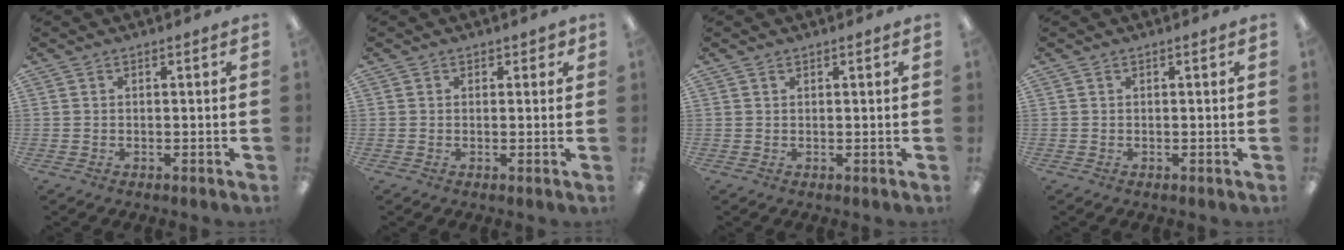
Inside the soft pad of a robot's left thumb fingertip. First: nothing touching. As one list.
[{"total": 1.4, "force": [0.9, 1.0, 0.4], "torque": [-0.001, 0.000, 0.014]}, {"total": 0.7, "force": [0.5, 0.4, 0.3], "torque": [-0.007, 0.003, 0.008]}, {"total": 0.0}]